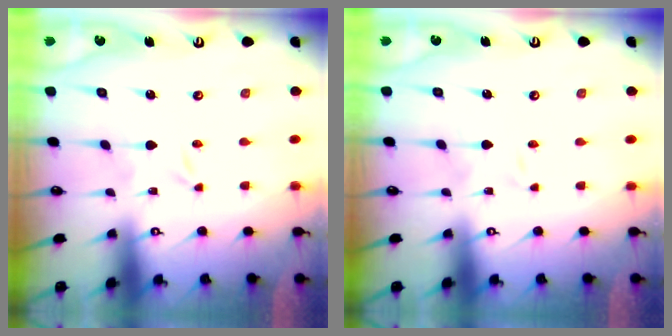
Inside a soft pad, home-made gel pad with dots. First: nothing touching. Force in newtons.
{"total": 1.5, "press": 1.5, "slide": 0.2}